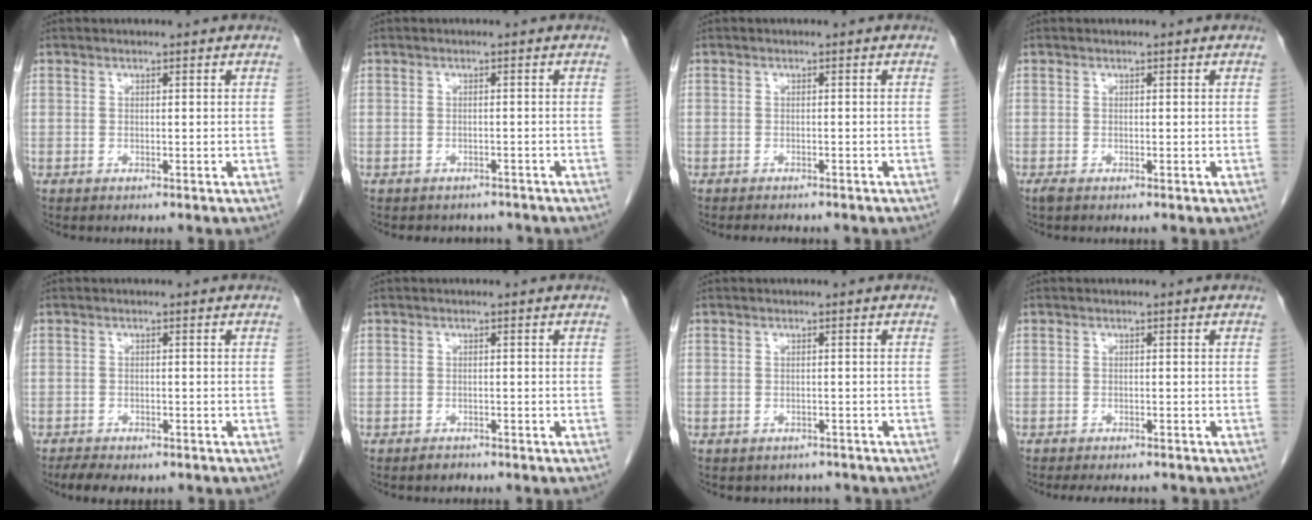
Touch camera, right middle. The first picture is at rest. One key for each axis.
{"total": 4.3, "fx": -3.8, "fy": 2.0, "fz": 0.4, "tx": -0.005, "ty": 0.007, "tz": -0.045}
{"total": 3.9, "fx": -3.4, "fy": 1.1, "fz": 1.5, "tx": -0.021, "ty": -0.004, "tz": -0.035}
{"total": 0.8, "fx": -0.6, "fy": 0.2, "fz": 0.5, "tx": -0.012, "ty": -0.003, "tz": -0.010}
{"total": 5.3, "fx": -4.2, "fy": 2.1, "fz": 2.5, "tx": -0.037, "ty": -0.007, "tz": -0.058}
{"total": 1.2, "fx": -1.0, "fy": 0.6, "fz": 0.2, "tx": -0.006, "ty": 0.001, "tz": -0.015}
{"total": 3.6, "fx": -3.1, "fy": 1.8, "fz": 0.2, "tx": 0.000, "ty": 0.009, "tz": -0.037}
{"total": 5.7, "fx": -5.0, "fy": 1.6, "fz": 2.2, "tx": -0.022, "ty": -0.004, "tz": -0.065}